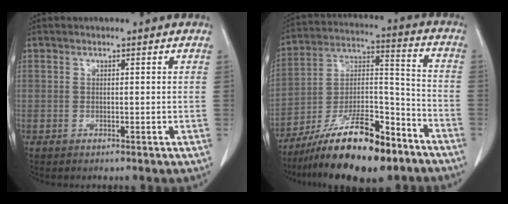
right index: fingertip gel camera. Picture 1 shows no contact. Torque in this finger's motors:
{"motor_torque": [1.10, -1.04, 0.99, 0.21]}